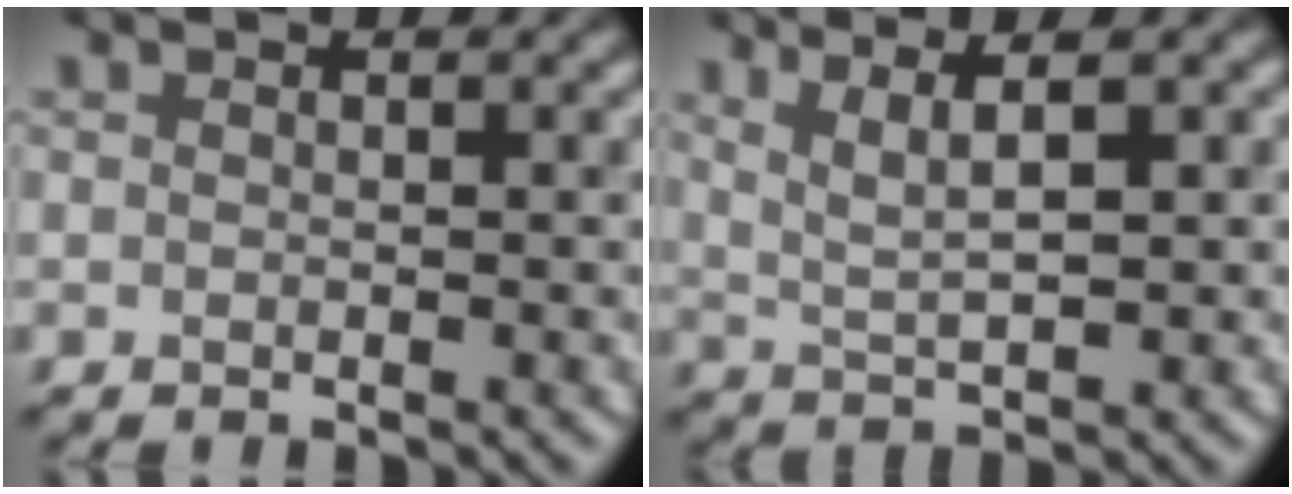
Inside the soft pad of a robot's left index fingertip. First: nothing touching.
{"total": 3.4, "force": [1.5, 0.8, 3.0], "torque": [-0.058, -0.002, 0.038]}